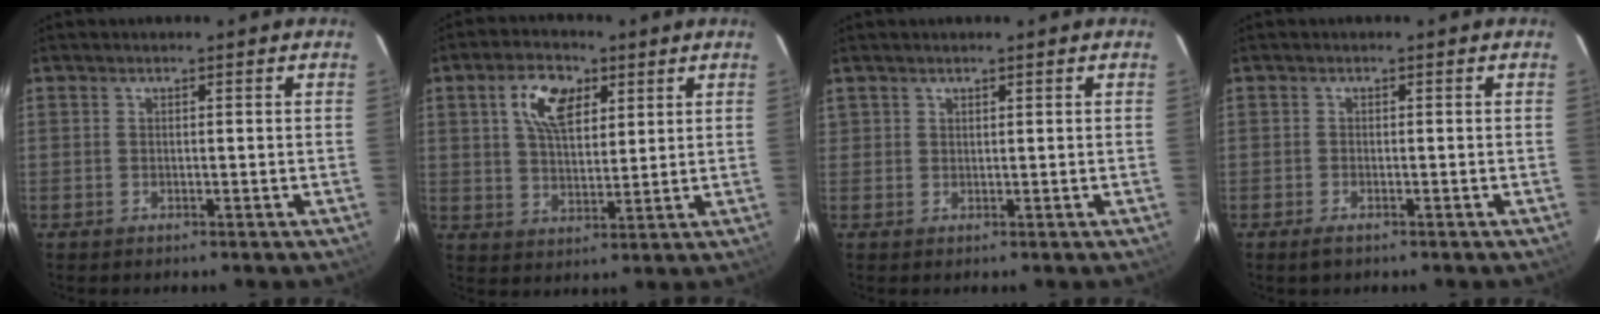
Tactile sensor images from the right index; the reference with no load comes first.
{"total": 8.8, "force": [3.8, 4.9, 6.3], "torque": [-0.115, 0.018, 0.069]}
{"total": 0.7, "force": [0.6, 0.4, 0.0], "torque": [0.000, 0.001, 0.011]}
{"total": 1.8, "force": [-1.3, 0.7, 1.0], "torque": [-0.022, -0.005, -0.025]}